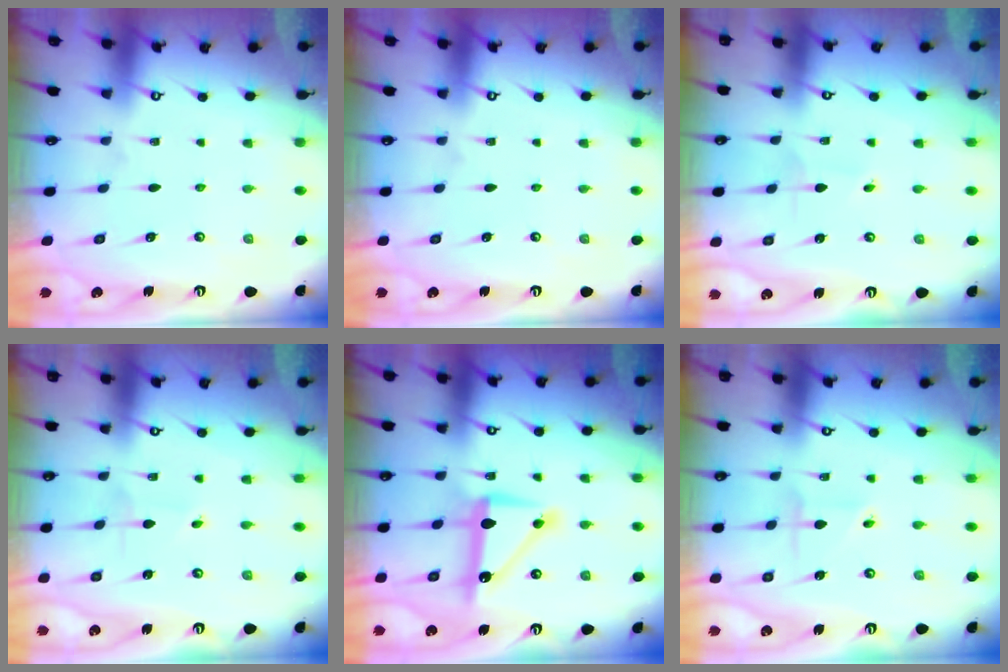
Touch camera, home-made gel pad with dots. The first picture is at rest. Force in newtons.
{"total": 0.0}
{"total": 0.6, "press": 0.6, "slide": 0.0}
{"total": 0.8, "press": 0.8, "slide": 0.0}
{"total": 11.9, "press": 11.9, "slide": 0.8}
{"total": 2.3, "press": 2.3, "slide": 0.2}